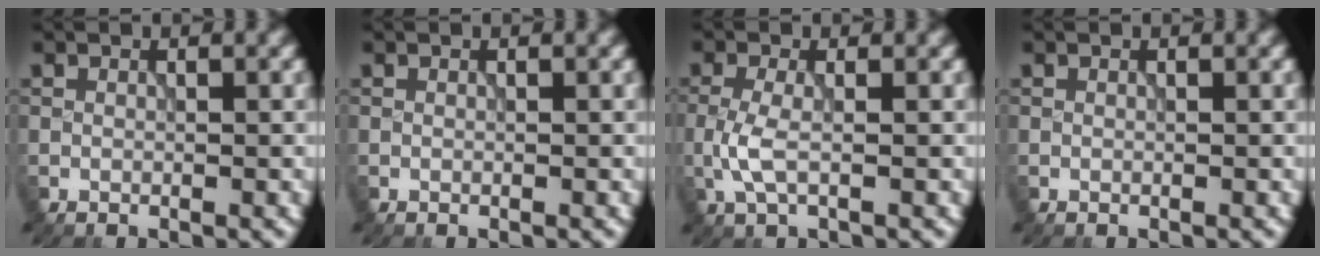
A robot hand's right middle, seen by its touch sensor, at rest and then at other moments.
{"total": 0.0}
{"total": 2.6, "force": [-0.6, 1.0, 2.3], "torque": [-0.059, -0.001, -0.018]}
{"total": 0.0}